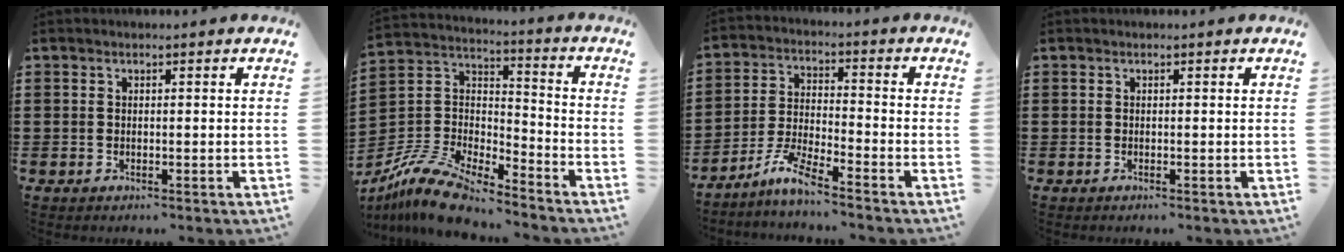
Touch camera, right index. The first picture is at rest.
{"total": 11.4, "force": [-10.5, 2.1, 4.0], "torque": [-0.092, 0.023, -0.213]}
{"total": 5.9, "force": [-5.2, 0.1, 2.8], "torque": [-0.076, -0.011, -0.107]}
{"total": 0.0}